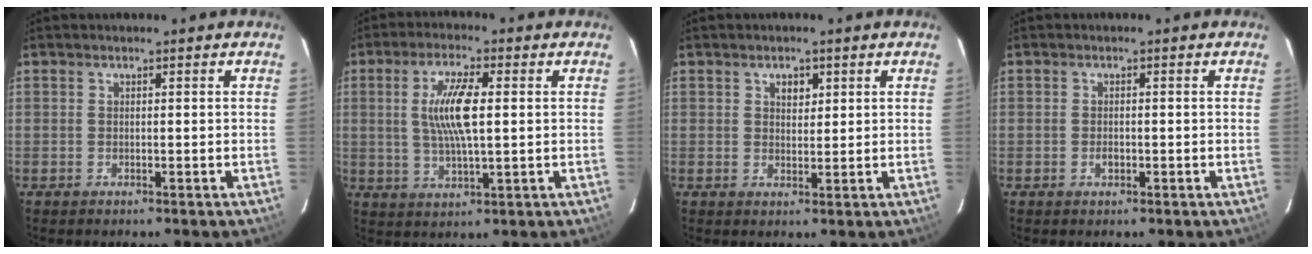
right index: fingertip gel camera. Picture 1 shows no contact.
{"total": 9.0, "force": [1.2, 2.3, 8.6], "torque": [-0.167, 0.003, 0.024]}
{"total": 2.5, "force": [1.1, 1.7, 1.4], "torque": [-0.018, 0.007, 0.019]}
{"total": 1.5, "force": [-0.5, 0.8, 1.1], "torque": [-0.021, 0.001, -0.009]}